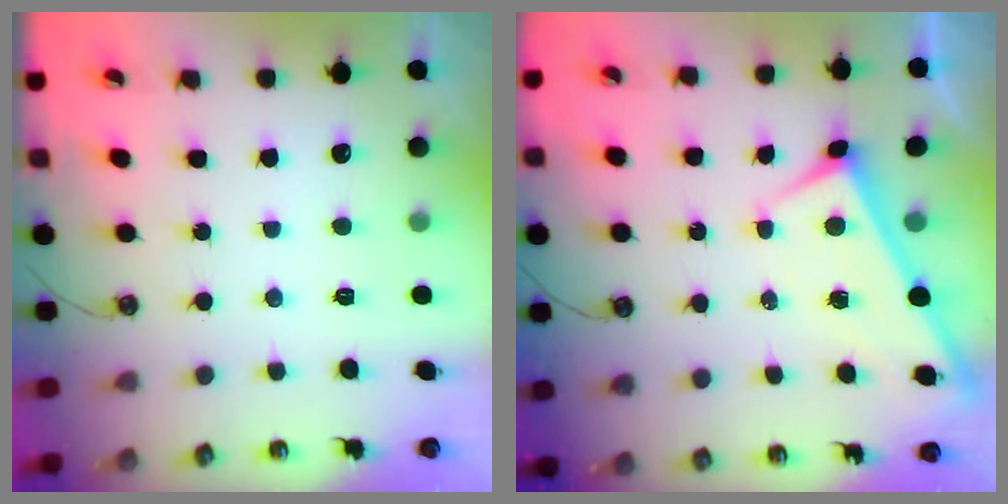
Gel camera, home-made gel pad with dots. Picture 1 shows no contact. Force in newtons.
{"total": 1.7, "press": 1.7, "slide": 0.1}